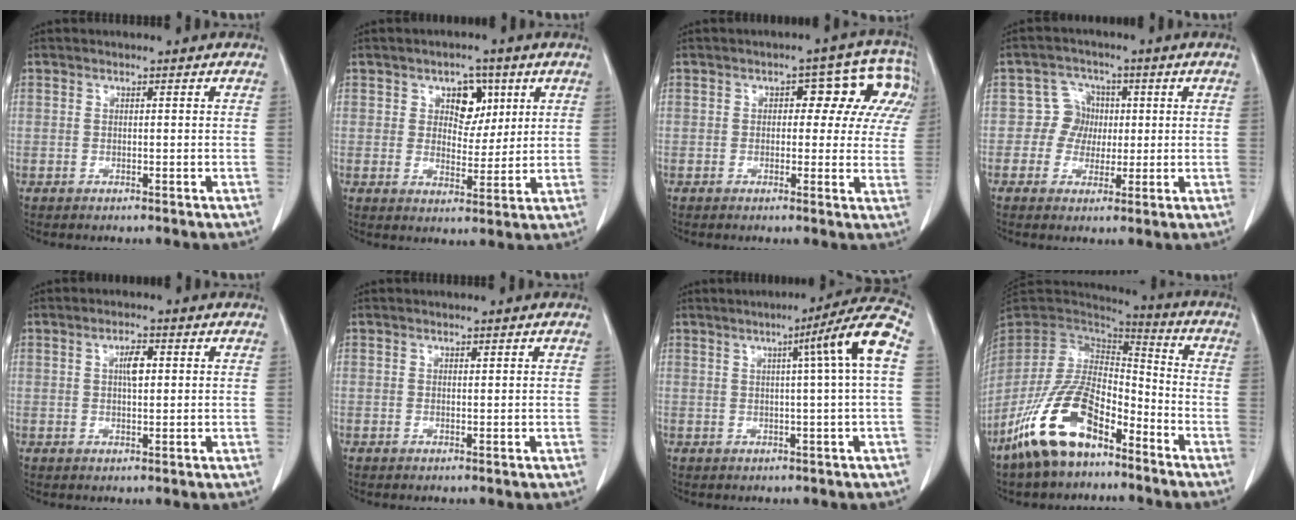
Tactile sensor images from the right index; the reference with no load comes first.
{"total": 5.7, "force": [2.4, 3.6, 3.7], "torque": [-0.047, 0.009, 0.039]}
{"total": 9.4, "force": [2.6, 4.9, 7.5], "torque": [-0.062, 0.037, 0.027]}
{"total": 4.5, "force": [0.2, 4.4, 1.1], "torque": [-0.012, 0.016, 0.002]}
{"total": 2.6, "force": [0.6, 0.4, 2.4], "torque": [-0.046, 0.000, 0.011]}
{"total": 0.0}
{"total": 9.0, "force": [1.7, -1.8, 8.6], "torque": [-0.119, 0.014, 0.021]}
{"total": 15.4, "force": [-9.5, 6.8, 10.0], "torque": [-0.207, 0.009, -0.179]}